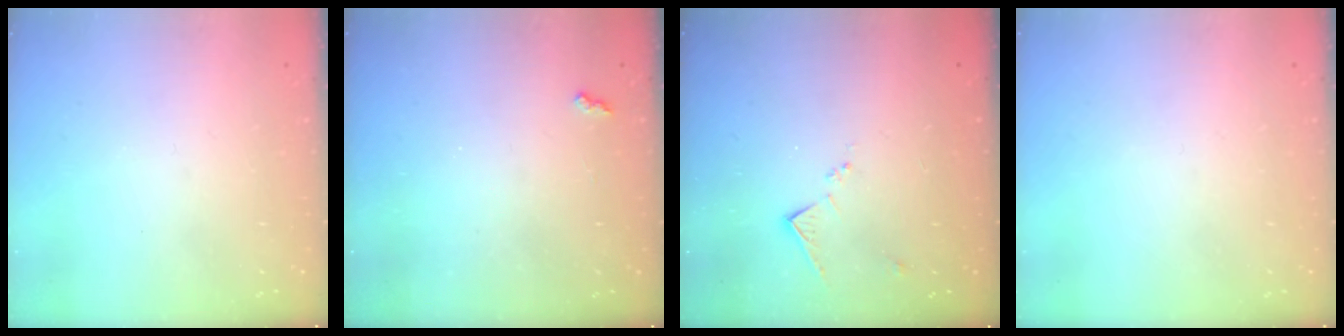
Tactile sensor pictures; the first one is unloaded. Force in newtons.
{"total": 2.4, "press": 2.4, "slide": 0.4}
{"total": 7.6, "press": 7.6, "slide": 0.1}
{"total": 0.0}